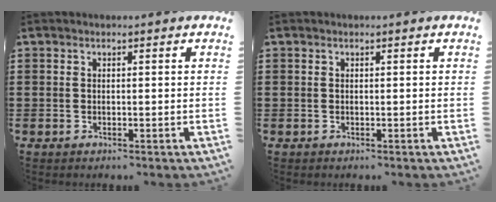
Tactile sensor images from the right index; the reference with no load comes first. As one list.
[{"total": 0.0}]